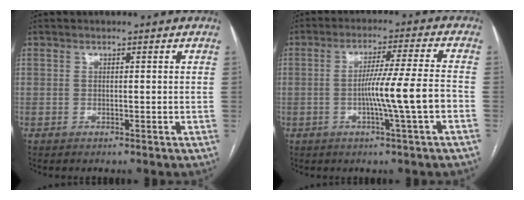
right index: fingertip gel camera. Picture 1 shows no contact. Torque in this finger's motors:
{"motor_torque": [1.15, 0.10, 0.24, 0.08]}